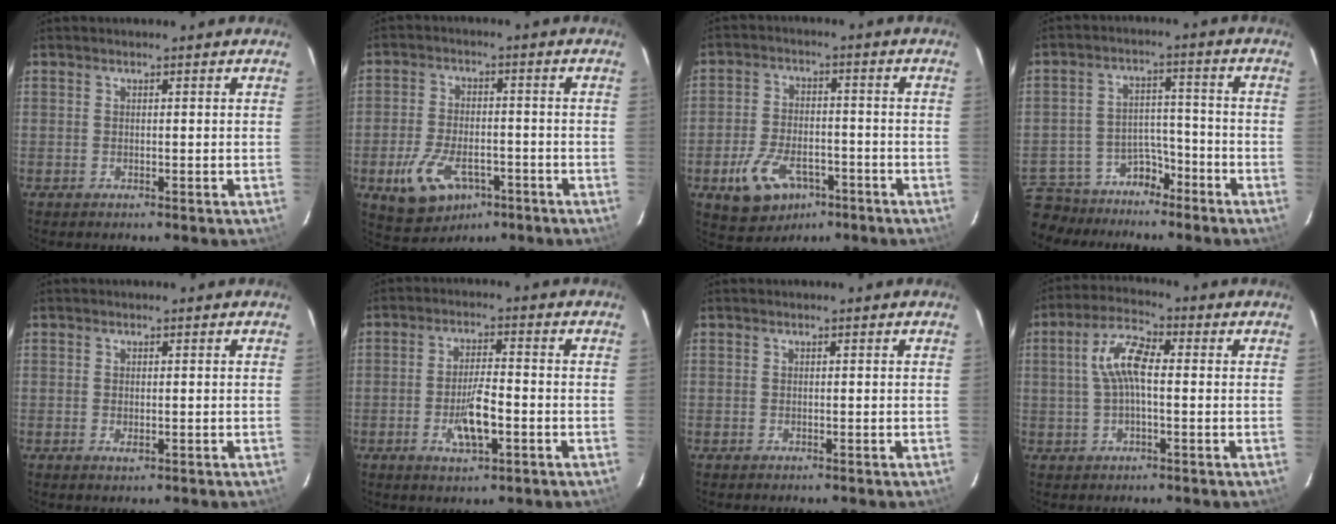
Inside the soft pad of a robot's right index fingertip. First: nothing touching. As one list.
[{"total": 11.9, "force": [-5.8, 7.0, 7.7], "torque": [-0.170, -0.014, -0.090]}, {"total": 11.9, "force": [-6.3, 7.2, 7.2], "torque": [-0.158, -0.006, -0.097]}, {"total": 14.0, "force": [-9.4, 9.3, 4.6], "torque": [-0.133, 0.027, -0.133]}, {"total": 1.2, "force": [-0.1, 0.7, 1.0], "torque": [-0.019, -0.002, 0.000]}, {"total": 6.9, "force": [-2.5, 2.0, 6.1], "torque": [-0.118, -0.004, -0.040]}, {"total": 0.0}, {"total": 7.5, "force": [0.4, 2.9, 6.9], "torque": [-0.142, 0.020, 0.007]}]